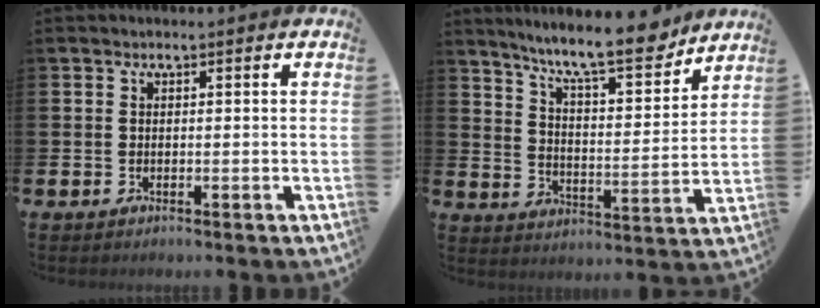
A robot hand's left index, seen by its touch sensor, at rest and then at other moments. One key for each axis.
{"total": 11.1, "fx": 9.8, "fy": 1.5, "fz": 5.0, "tx": -0.107, "ty": -0.059, "tz": 0.165}